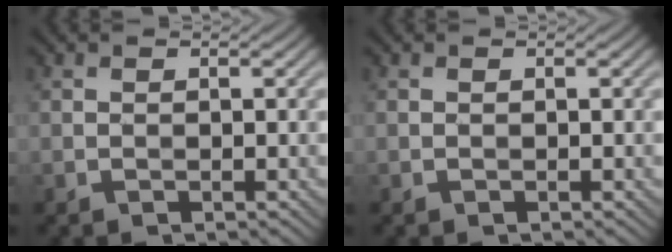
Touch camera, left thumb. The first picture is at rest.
{"total": 0.0}